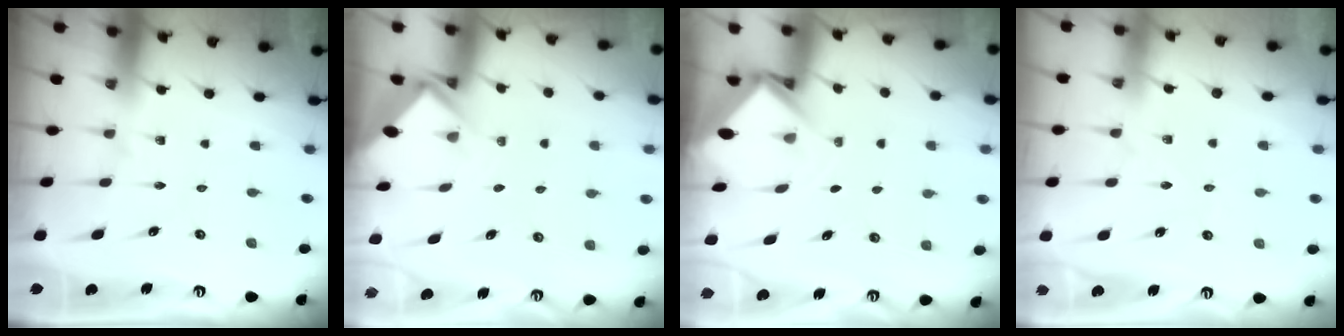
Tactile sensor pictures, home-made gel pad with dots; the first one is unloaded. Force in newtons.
{"total": 2.7, "press": 2.7, "slide": 0.2}
{"total": 3.6, "press": 3.6, "slide": 0.2}
{"total": 2.6, "press": 2.5, "slide": 0.5}